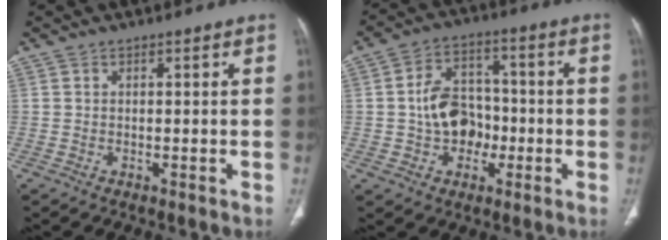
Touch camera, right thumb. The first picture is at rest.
{"total": 10.5, "force": [-1.7, 8.1, 6.4], "torque": [-0.074, 0.031, -0.032]}